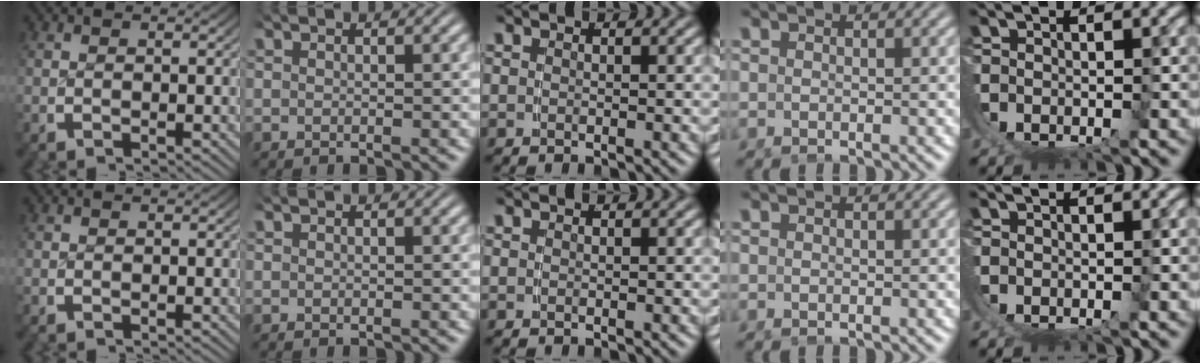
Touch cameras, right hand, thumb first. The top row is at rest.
{}